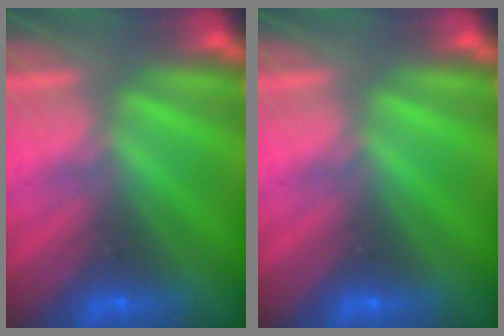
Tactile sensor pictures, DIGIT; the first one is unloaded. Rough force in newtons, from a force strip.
{"total": 0.0}